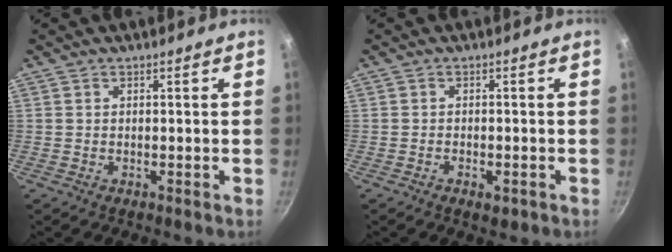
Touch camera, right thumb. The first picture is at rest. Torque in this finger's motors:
{"motor_torque": [0.02, 0.08, 0.00, 0.55, -0.03]}